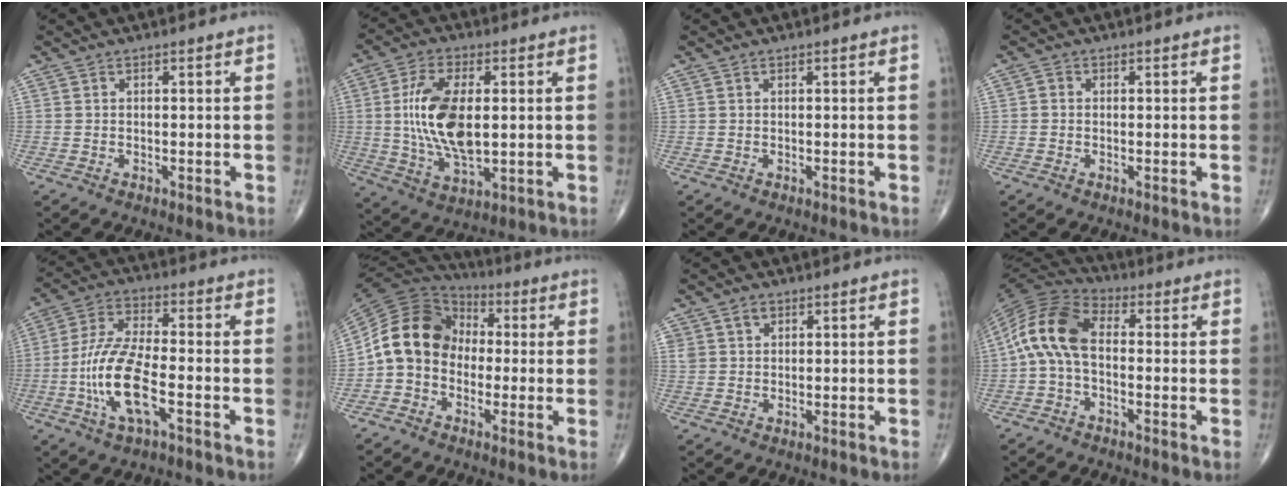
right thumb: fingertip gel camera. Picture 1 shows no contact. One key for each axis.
{"total": 14.7, "fx": 1.2, "fy": 7.1, "fz": 12.8, "tx": -0.249, "ty": -0.010, "tz": 0.027}
{"total": 0.0}
{"total": 0.9, "fx": -0.1, "fy": 0.8, "fz": 0.4, "tx": -0.003, "ty": 0.002, "tz": -0.005}
{"total": 13.2, "fx": -4.0, "fy": 4.6, "fz": 11.7, "tx": -0.247, "ty": 0.022, "tz": -0.078}
{"total": 12.8, "fx": -0.9, "fy": 10.5, "fz": 7.4, "tx": -0.122, "ty": 0.043, "tz": -0.033}
{"total": 2.7, "fx": 1.4, "fy": 2.0, "fz": 1.1, "tx": -0.008, "ty": -0.006, "tz": 0.027}
{"total": 12.0, "fx": -0.2, "fy": 7.0, "fz": 9.8, "tx": -0.192, "ty": 0.031, "tz": -0.021}